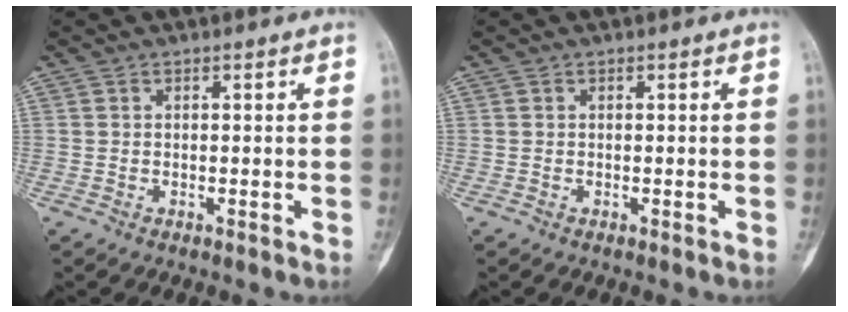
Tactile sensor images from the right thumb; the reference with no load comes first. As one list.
[{"total": 0.0}]